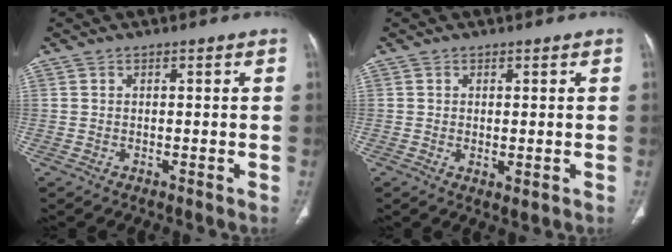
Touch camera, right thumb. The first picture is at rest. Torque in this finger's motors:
{"motor_torque": [-0.34, 0.12, -0.40, -0.15, 0.01]}